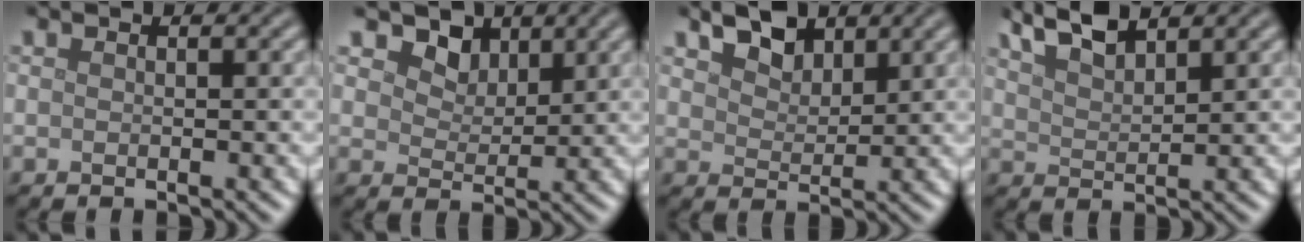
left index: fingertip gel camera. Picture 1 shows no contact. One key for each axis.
{"total": 3.4, "fx": 2.4, "fy": 2.1, "fz": 1.3, "tx": -0.039, "ty": -0.015, "tz": 0.042}
{"total": 3.7, "fx": 2.6, "fy": 1.9, "fz": 1.8, "tx": -0.042, "ty": 0.006, "tz": 0.044}
{"total": 4.2, "fx": 3.4, "fy": 1.0, "fz": 2.2, "tx": -0.047, "ty": 0.011, "tz": 0.064}